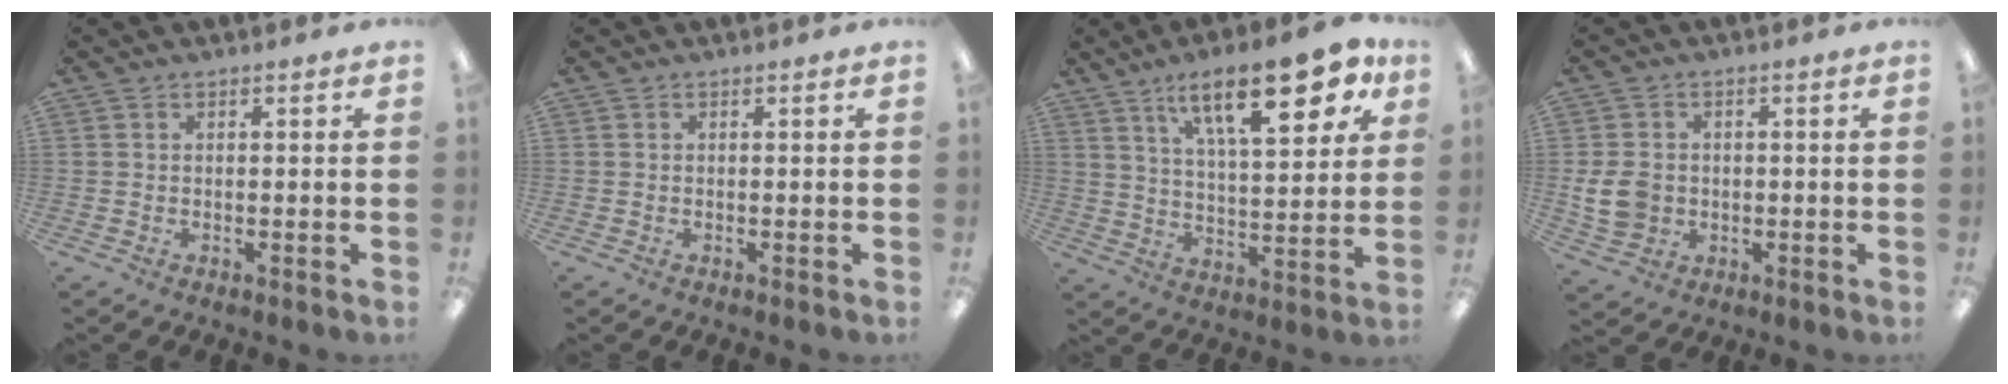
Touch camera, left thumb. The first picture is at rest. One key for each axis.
{"total": 0.0}
{"total": 21.0, "fx": 11.9, "fy": 7.9, "fz": 15.4, "tx": -0.230, "ty": -0.049, "tz": 0.187}
{"total": 7.1, "fx": -0.6, "fy": 6.1, "fz": 3.8, "tx": -0.088, "ty": 0.008, "tz": -0.009}